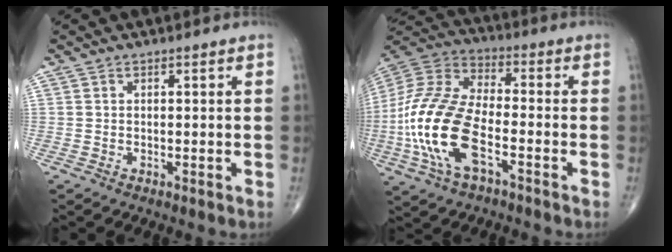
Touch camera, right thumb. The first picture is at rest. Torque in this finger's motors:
{"motor_torque": [0.31, 0.90, 1.98, -0.28, 0.24]}